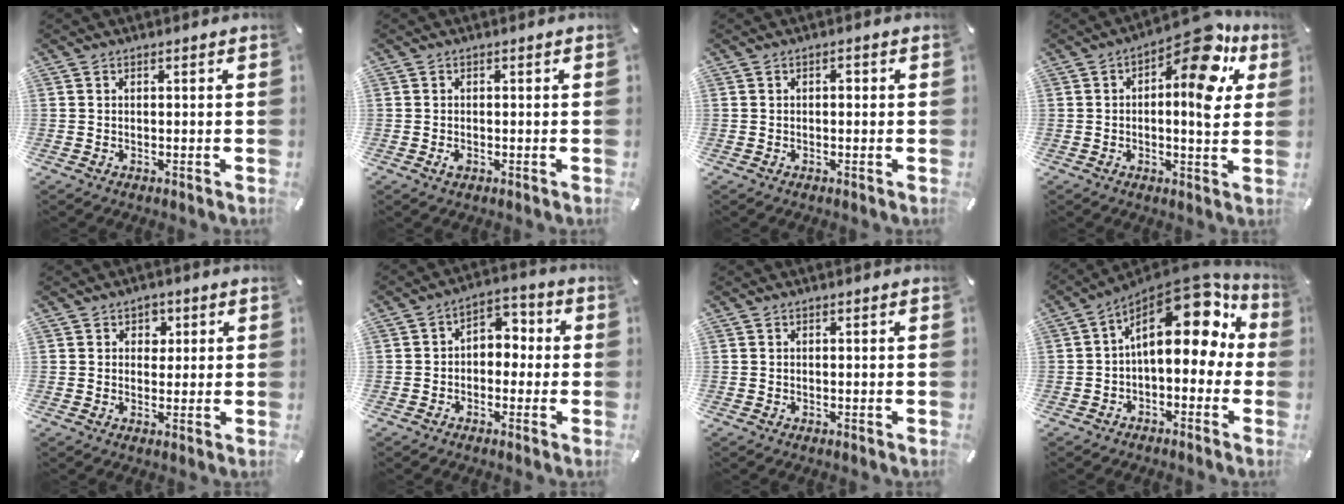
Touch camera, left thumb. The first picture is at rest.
{"total": 1.2, "force": [-0.4, 0.8, 0.8], "torque": [-0.015, 0.001, -0.008]}
{"total": 1.0, "force": [-0.1, 0.6, 0.8], "torque": [-0.008, 0.002, -0.005]}
{"total": 13.9, "force": [6.6, 5.3, 11.1], "torque": [-0.134, -0.060, 0.102]}
{"total": 3.1, "force": [1.0, 2.8, 0.8], "torque": [0.000, -0.003, 0.011]}
{"total": 4.8, "force": [-1.3, 3.8, 2.6], "torque": [-0.039, 0.010, -0.030]}
{"total": 0.0}
{"total": 18.3, "force": [6.9, 9.8, 13.9], "torque": [-0.207, -0.057, 0.113]}